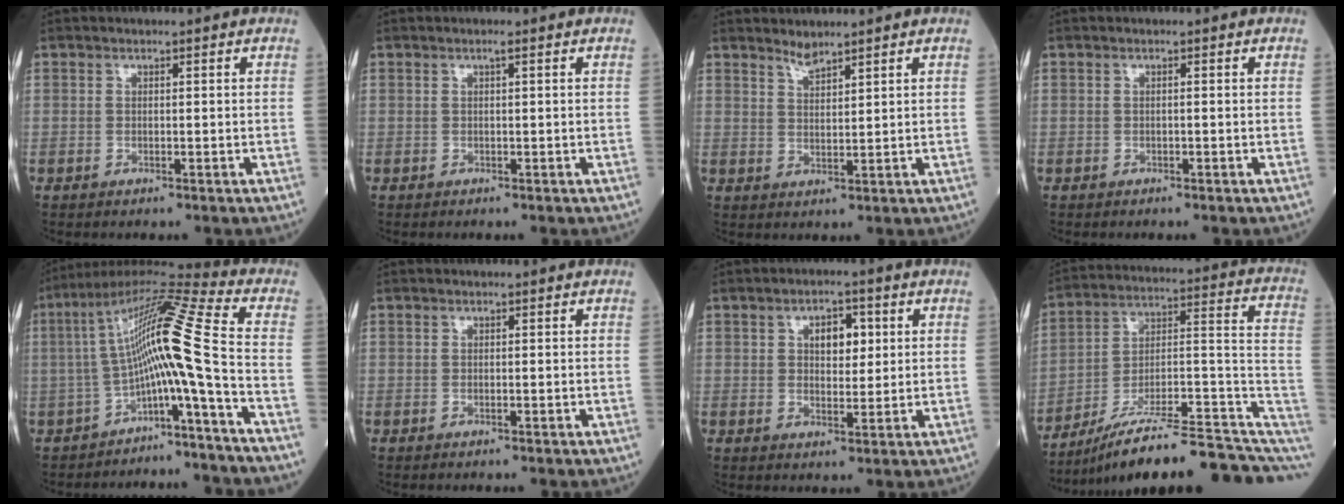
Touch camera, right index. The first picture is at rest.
{"total": 0.5, "force": [0.2, -0.1, 0.5], "torque": [-0.010, 0.001, 0.004]}
{"total": 2.3, "force": [2.2, 0.1, 0.7], "torque": [-0.013, -0.003, 0.043]}
{"total": 0.0}
{"total": 13.3, "force": [-2.9, -1.2, 13.0], "torque": [-0.228, 0.039, -0.058]}
{"total": 0.0}
{"total": 4.7, "force": [1.5, 2.5, 3.7], "torque": [-0.055, 0.008, 0.023]}
{"total": 21.6, "force": [-15.4, 3.4, 14.8], "torque": [-0.154, 0.046, -0.233]}